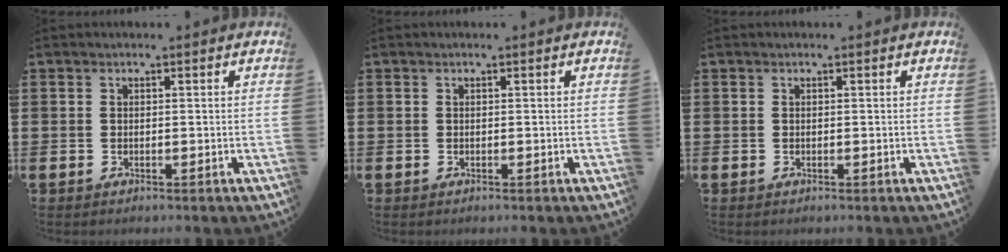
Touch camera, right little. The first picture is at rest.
{"total": 0.0}
{"total": 0.0}